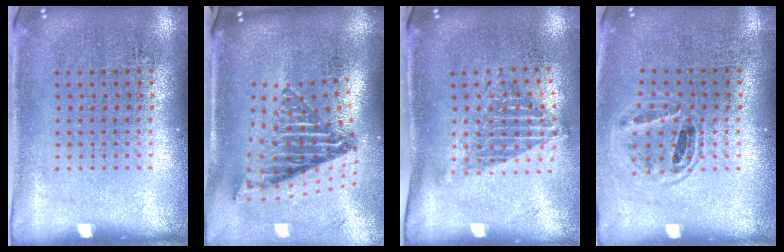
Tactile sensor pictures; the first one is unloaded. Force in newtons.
{"total": 2.6, "press": 1.6, "slide": 2.1}
{"total": 1.3, "press": 1.0, "slide": 0.9}
{"total": 0.9, "press": 0.9, "slide": 0.1}